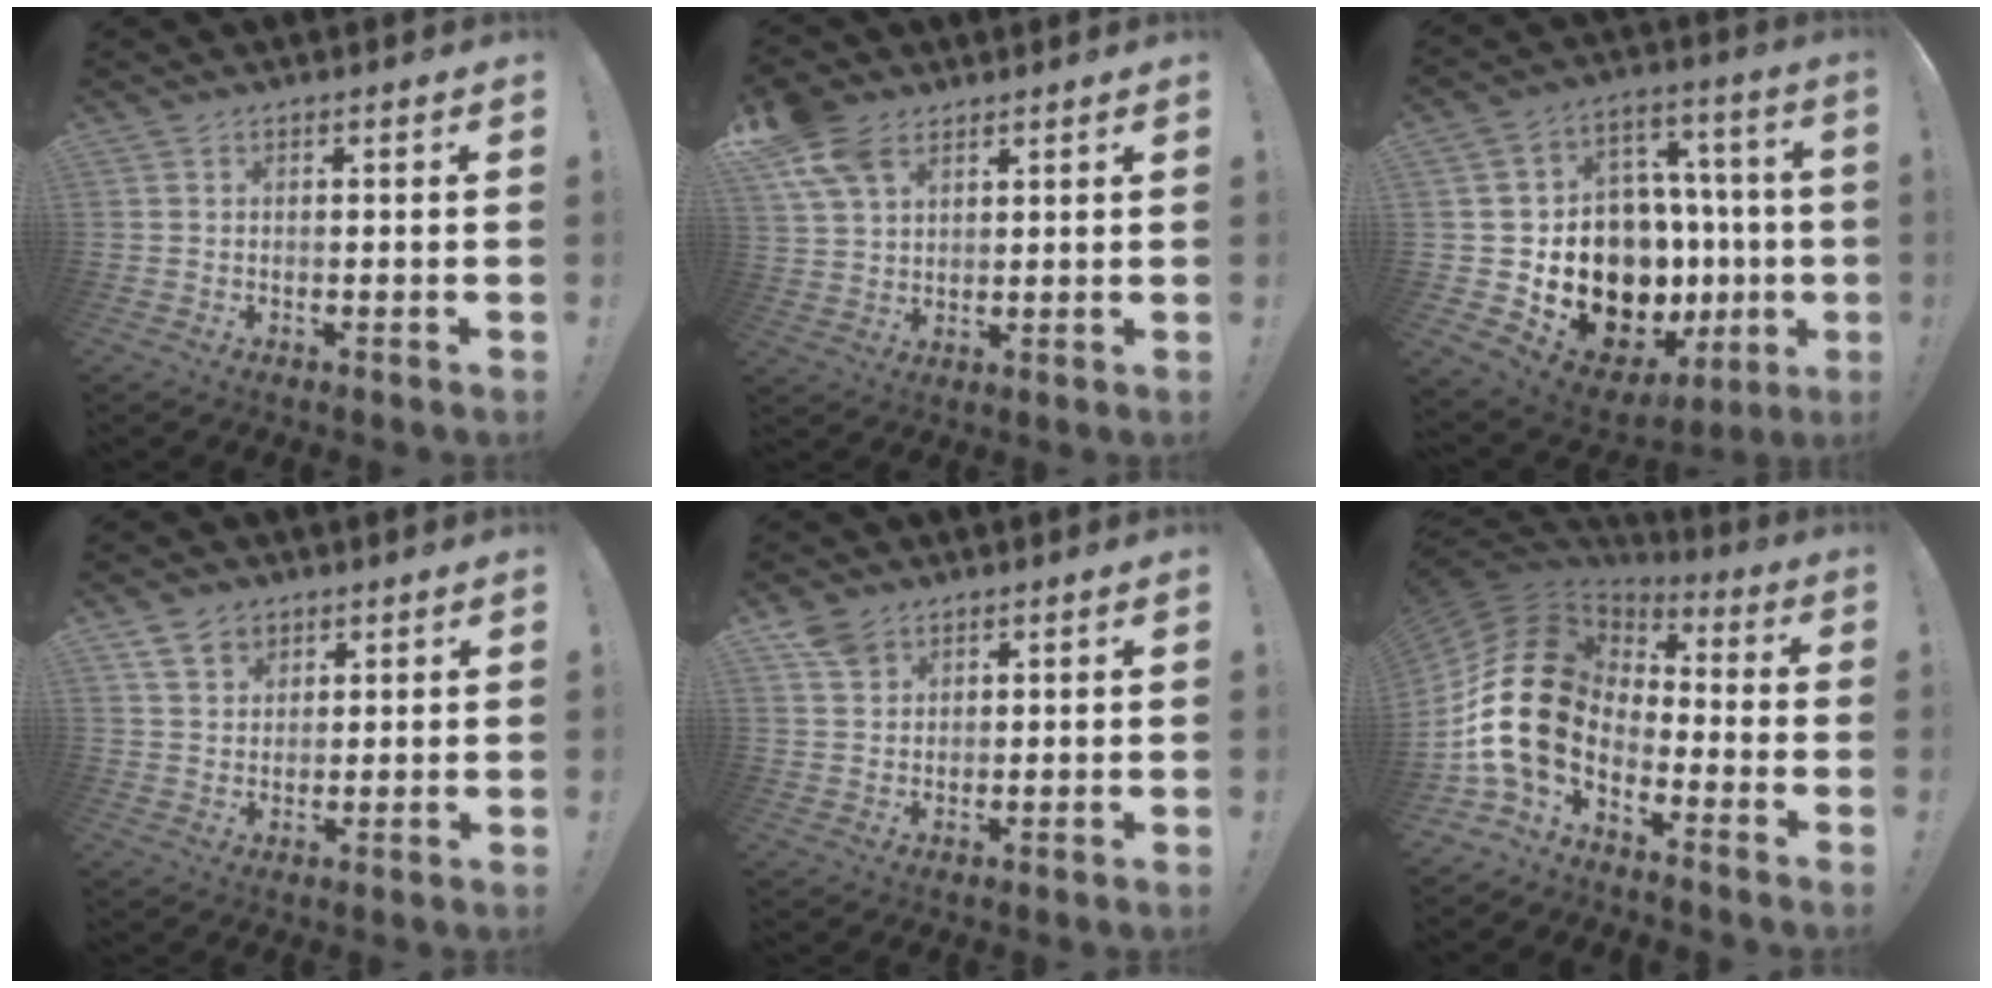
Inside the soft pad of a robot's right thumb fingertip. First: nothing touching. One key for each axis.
{"total": 10.4, "fx": 6.0, "fy": 6.6, "fz": 5.5, "tx": -0.103, "ty": -0.019, "tz": 0.117}
{"total": 20.9, "fx": -4.9, "fy": 15.8, "fz": 12.9, "tx": -0.195, "ty": 0.015, "tz": -0.024}
{"total": 6.7, "fx": 4.3, "fy": 4.7, "fz": 1.9, "tx": -0.031, "ty": -0.020, "tz": 0.084}
{"total": 5.3, "fx": 3.5, "fy": 3.6, "fz": 1.7, "tx": -0.012, "ty": -0.019, "tz": 0.066}
{"total": 18.2, "fx": -3.1, "fy": 12.2, "fz": 13.2, "tx": -0.283, "ty": 0.016, "tz": -0.052}